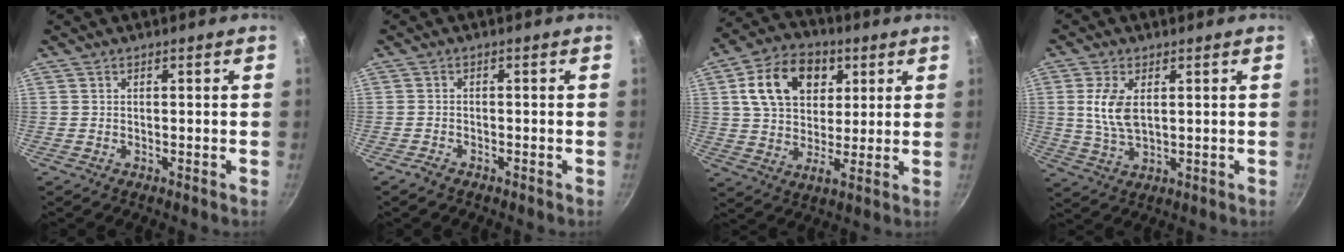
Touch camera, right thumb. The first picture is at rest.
{"total": 1.7, "force": [-1.4, 0.7, 0.7], "torque": [-0.021, 0.014, -0.028]}
{"total": 15.3, "force": [5.2, 10.8, 9.6], "torque": [-0.138, 0.000, 0.076]}
{"total": 7.3, "force": [1.5, 3.9, 6.0], "torque": [-0.122, -0.006, 0.032]}